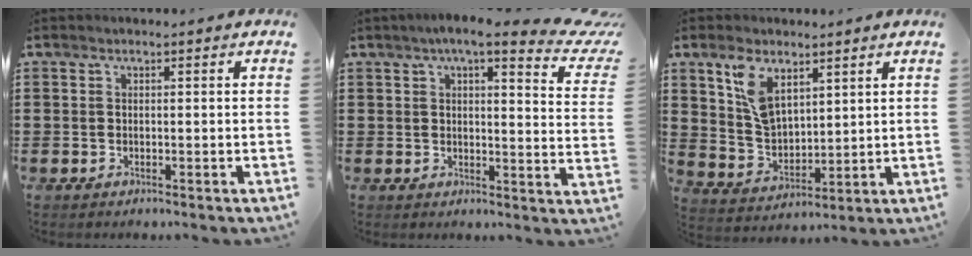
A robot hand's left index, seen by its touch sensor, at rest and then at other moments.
{"total": 6.4, "force": [5.0, 1.2, 3.9], "torque": [-0.078, -0.015, 0.081]}
{"total": 7.4, "force": [4.4, 3.9, 4.6], "torque": [-0.107, -0.001, 0.078]}